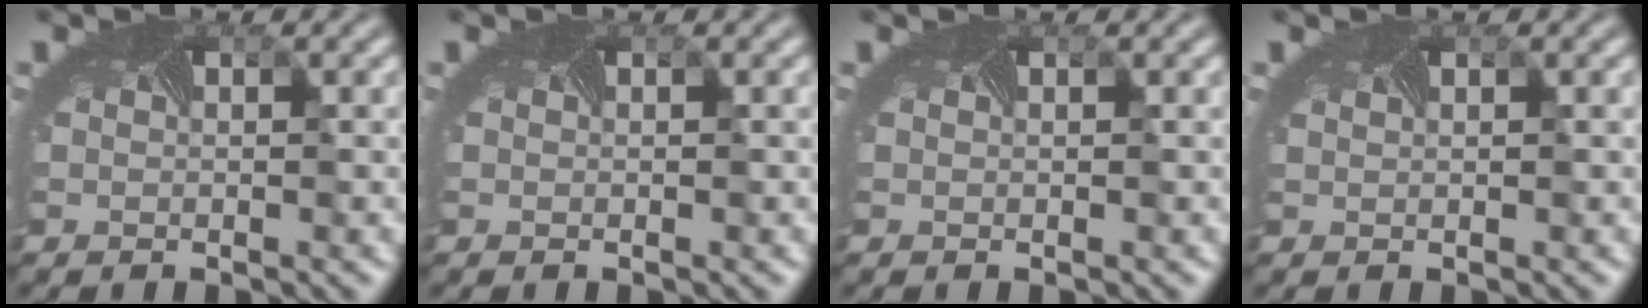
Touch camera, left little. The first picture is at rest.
{"total": 0.6, "force": [0.4, 0.2, 0.4], "torque": [-0.002, 0.003, 0.004]}
{"total": 0.9, "force": [0.7, 0.2, 0.6], "torque": [-0.003, 0.004, 0.005]}
{"total": 1.2, "force": [0.9, 0.3, 0.7], "torque": [-0.010, 0.005, 0.009]}